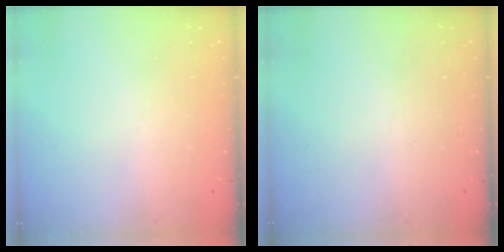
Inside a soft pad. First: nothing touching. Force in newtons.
{"total": 0.0}